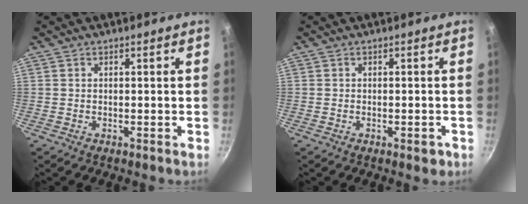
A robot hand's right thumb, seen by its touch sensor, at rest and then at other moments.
{"total": 1.6, "force": [-0.9, 0.8, 1.2], "torque": [-0.013, 0.005, -0.009]}